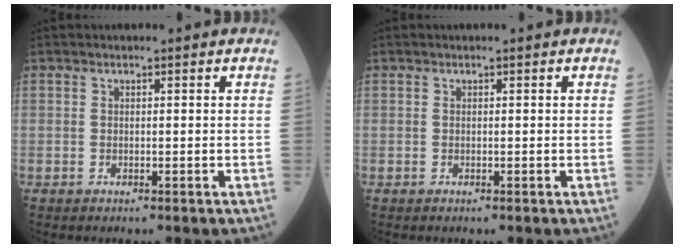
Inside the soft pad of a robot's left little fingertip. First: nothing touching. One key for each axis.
{"total": 0.0}